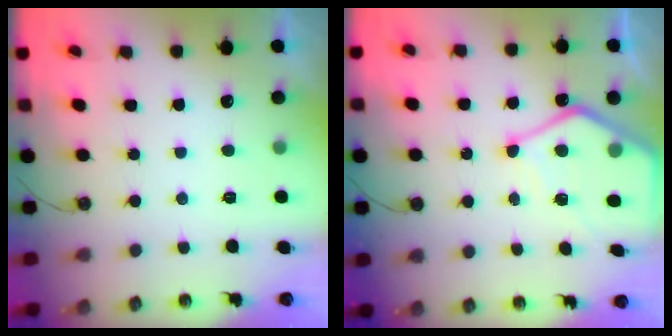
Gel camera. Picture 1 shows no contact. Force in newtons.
{"total": 11.8, "press": 11.8, "slide": 1.0}